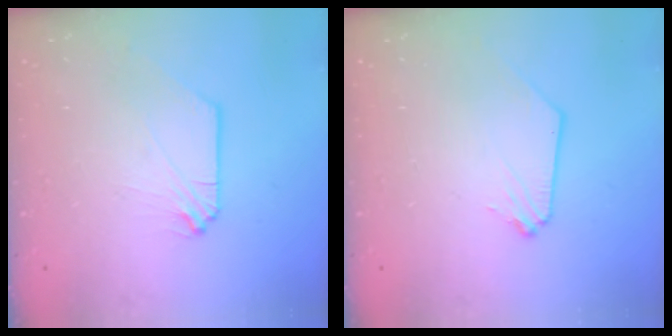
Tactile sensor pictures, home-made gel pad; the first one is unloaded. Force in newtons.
{"total": 0.0}